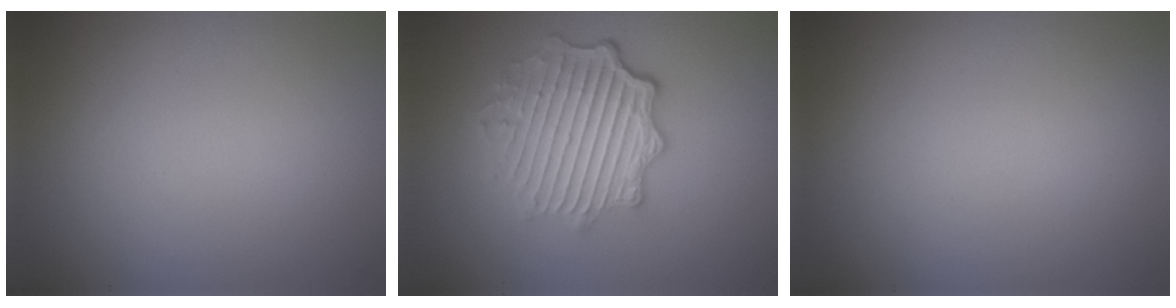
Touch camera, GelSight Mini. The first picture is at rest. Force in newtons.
{"total": 5.9, "press": 4.5, "slide": 3.9}
{"total": 0.0}